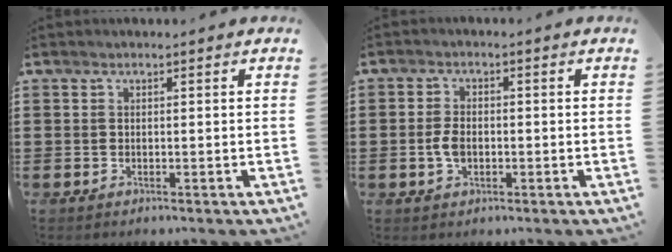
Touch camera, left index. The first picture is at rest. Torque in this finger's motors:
{"motor_torque": [0.72, 0.65, 0.36, 0.09]}